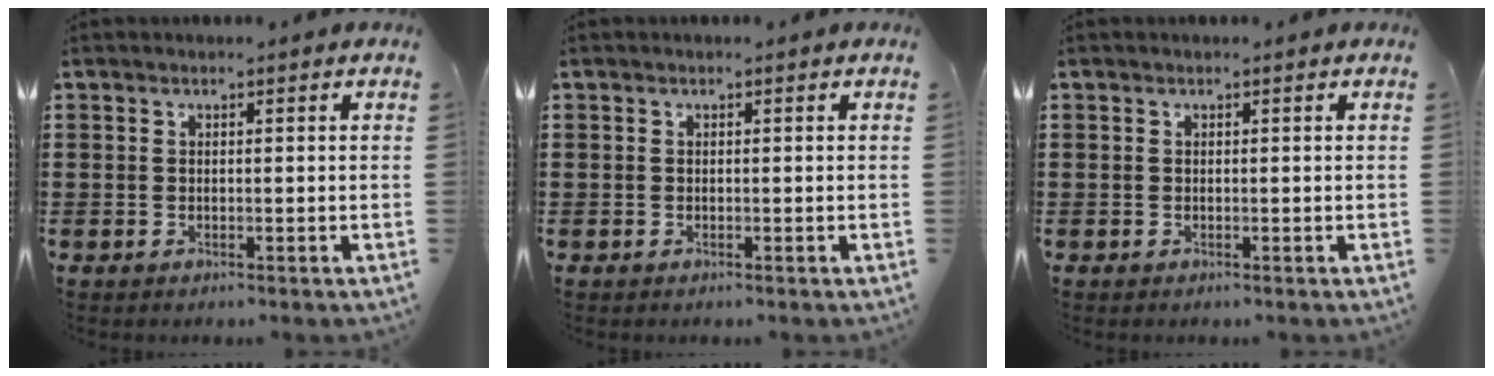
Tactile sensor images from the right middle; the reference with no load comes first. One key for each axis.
{"total": 0.0}
{"total": 0.0}